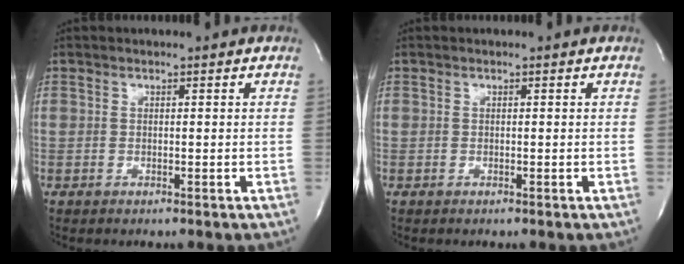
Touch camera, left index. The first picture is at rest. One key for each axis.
{"total": 0.0}